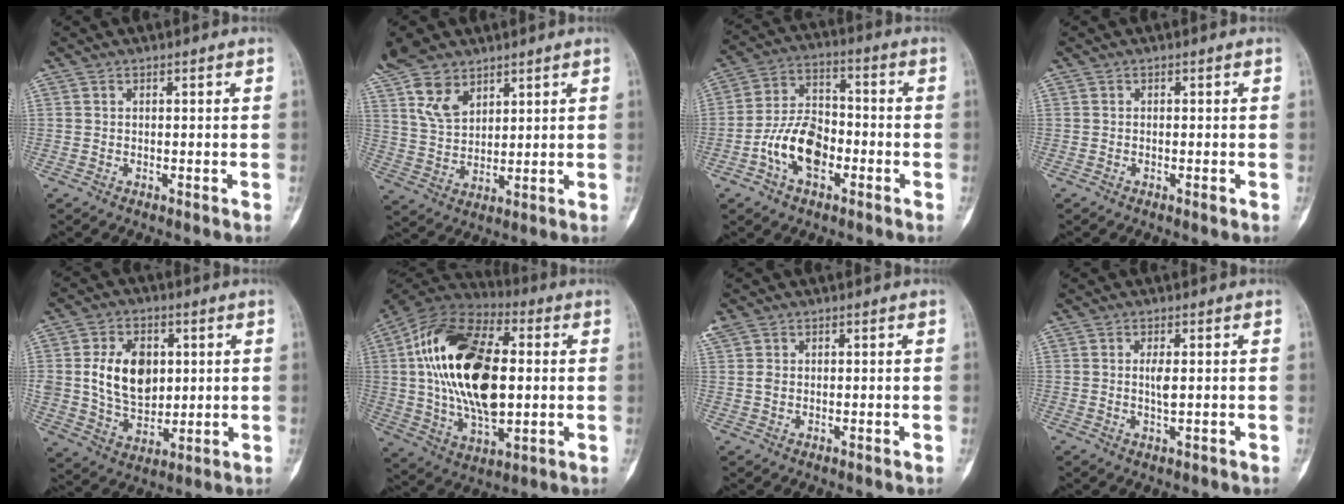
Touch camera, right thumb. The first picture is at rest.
{"total": 9.6, "force": [6.4, 5.4, 4.8], "torque": [-0.079, -0.024, 0.132]}
{"total": 11.5, "force": [-4.0, 6.9, 8.3], "torque": [-0.139, 0.034, -0.079]}
{"total": 0.6, "force": [-0.3, 0.1, 0.5], "torque": [-0.008, -0.002, -0.008]}
{"total": 13.2, "force": [2.4, 9.2, 9.1], "torque": [-0.126, -0.013, 0.054]}
{"total": 25.8, "force": [2.2, 14.0, 21.6], "torque": [-0.390, 0.001, 0.034]}
{"total": 3.3, "force": [1.1, 2.5, 1.8], "torque": [-0.047, 0.012, 0.032]}
{"total": 2.3, "force": [0.1, 0.5, 2.2], "torque": [-0.043, -0.004, 0.003]}